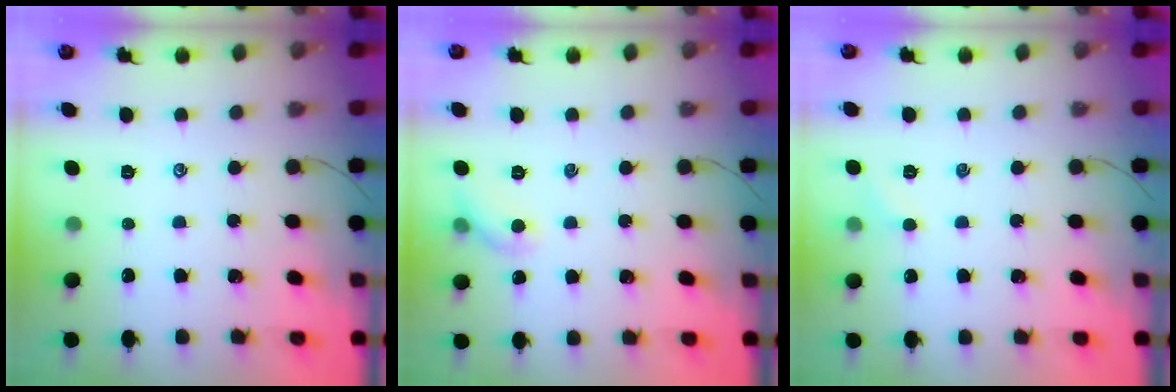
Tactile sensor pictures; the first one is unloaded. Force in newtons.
{"total": 5.6, "press": 5.5, "slide": 1.0}
{"total": 3.9, "press": 3.7, "slide": 1.2}